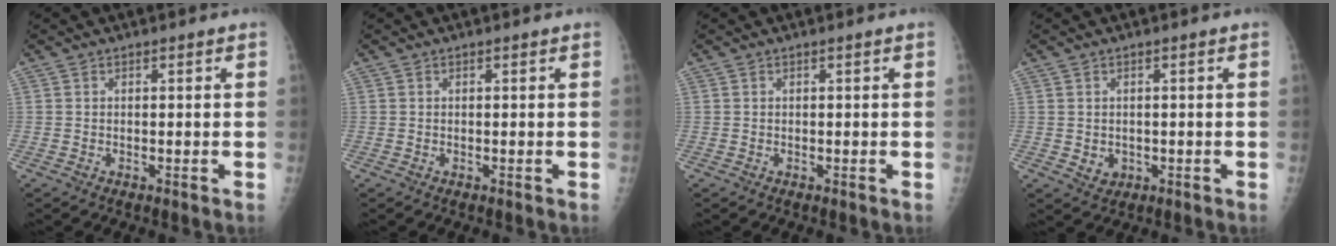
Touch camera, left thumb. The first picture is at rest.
{"total": 0.0}
{"total": 0.0}
{"total": 2.5, "force": [-0.2, 2.2, 1.1], "torque": [-0.009, -0.001, 0.007]}